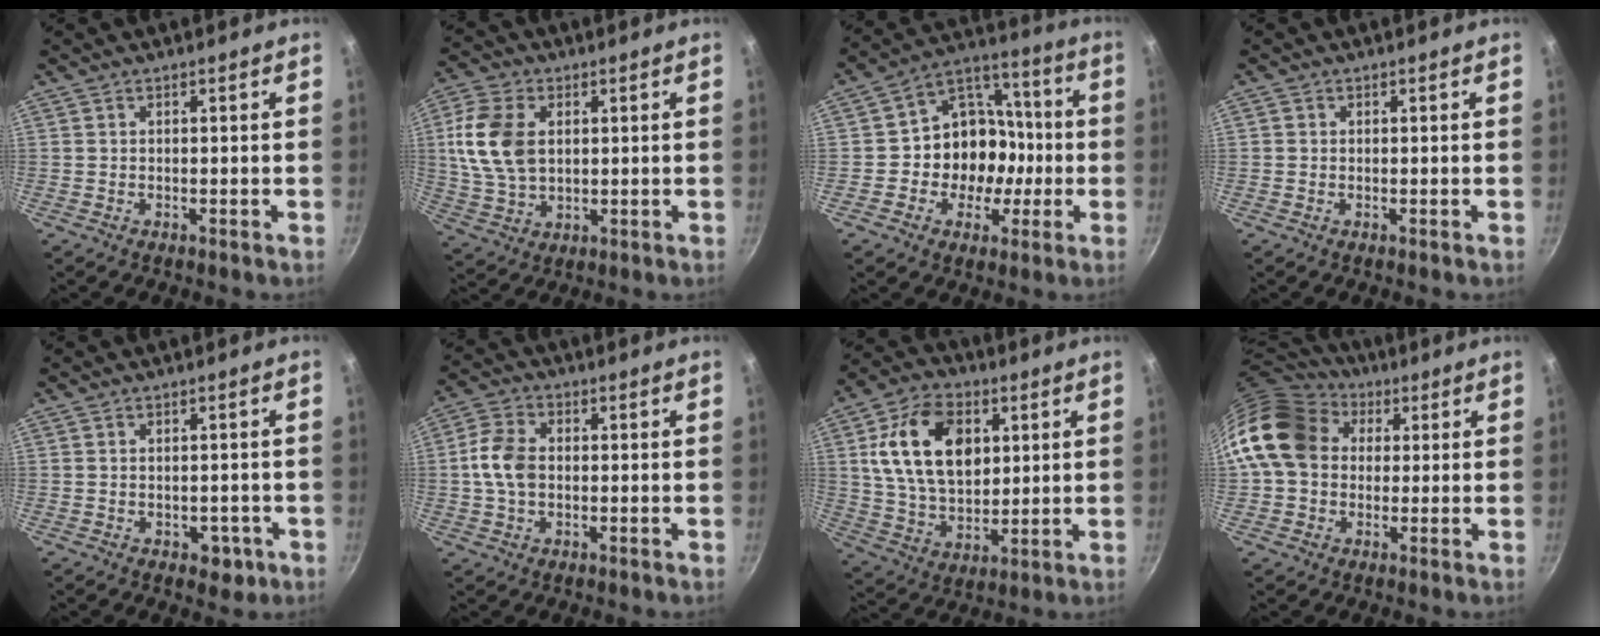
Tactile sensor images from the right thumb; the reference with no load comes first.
{"total": 12.6, "force": [2.3, 8.4, 9.1], "torque": [-0.168, -0.004, 0.044]}
{"total": 14.3, "force": [-2.1, 12.0, 7.4], "torque": [-0.071, 0.044, -0.042]}
{"total": 0.5, "force": [0.0, 0.5, 0.1], "torque": [0.001, 0.002, -0.002]}
{"total": 4.0, "force": [-1.5, 2.7, 2.6], "torque": [-0.016, 0.013, -0.010]}
{"total": 7.8, "force": [-0.1, 5.5, 5.5], "torque": [-0.100, 0.015, -0.011]}
{"total": 17.9, "force": [4.7, 11.9, 12.5], "torque": [-0.198, -0.007, 0.084]}
{"total": 17.1, "force": [3.0, 13.8, 9.7], "torque": [-0.164, 0.035, 0.039]}